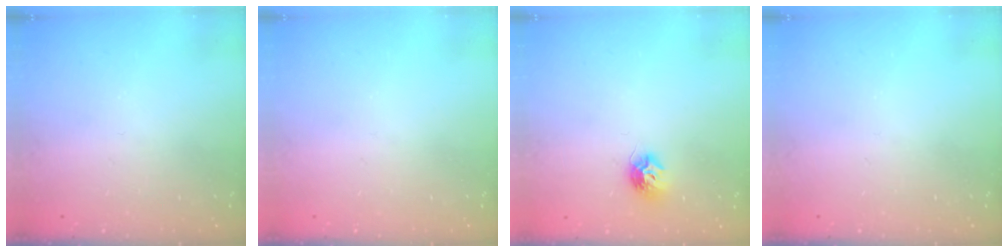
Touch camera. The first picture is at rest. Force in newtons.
{"total": 0.0}
{"total": 8.0, "press": 8.0, "slide": 0.5}
{"total": 0.0}